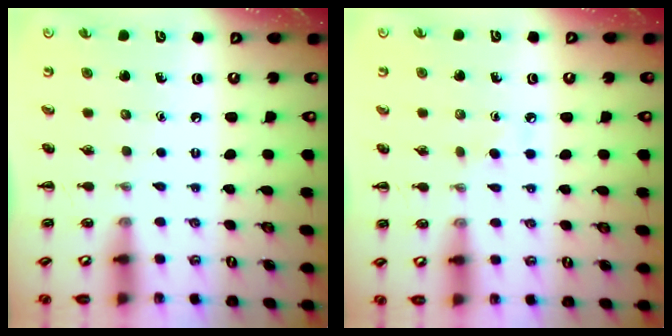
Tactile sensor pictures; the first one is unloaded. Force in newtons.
{"total": 2.4, "press": 2.2, "slide": 1.0}